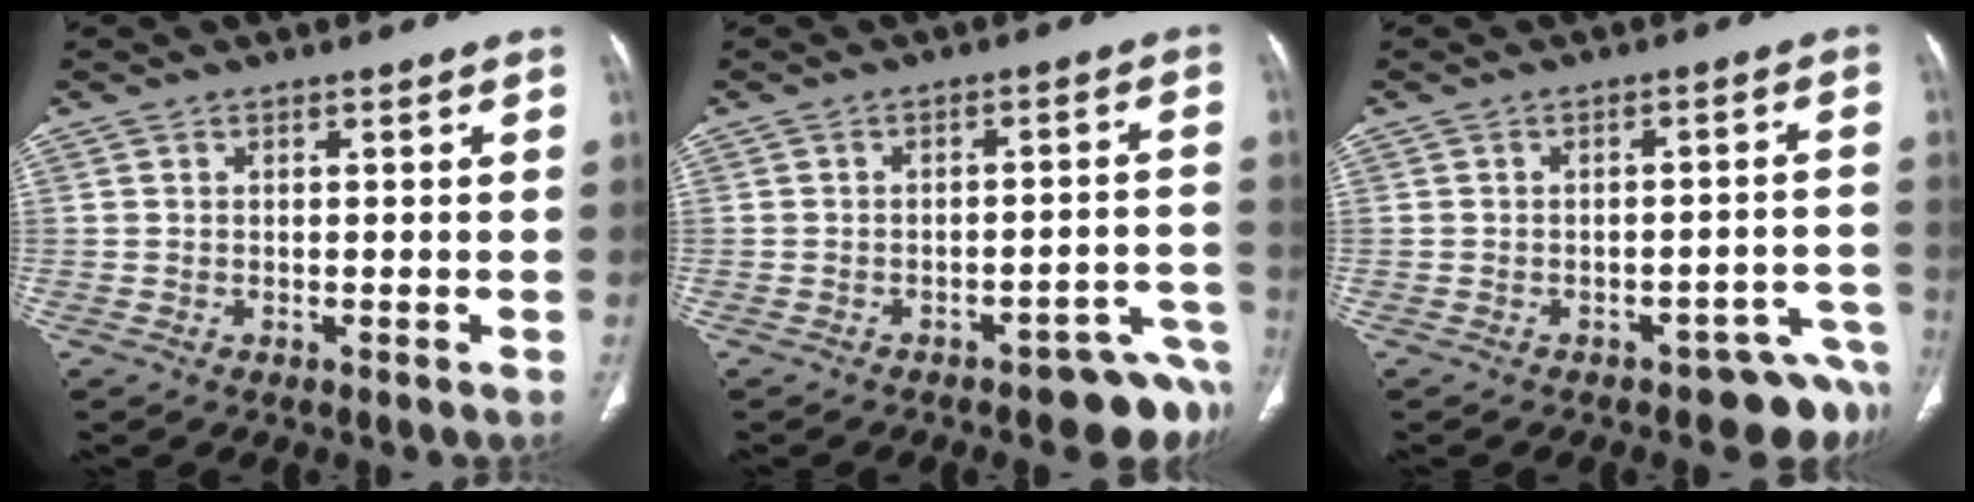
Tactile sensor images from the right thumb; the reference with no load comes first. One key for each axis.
{"total": 9.9, "fx": -7.5, "fy": 3.5, "fz": 5.5, "tx": -0.033, "ty": 0.064, "tz": -0.097}
{"total": 6.9, "fx": -5.6, "fy": 3.1, "fz": 2.7, "tx": 0.004, "ty": 0.064, "tz": -0.073}